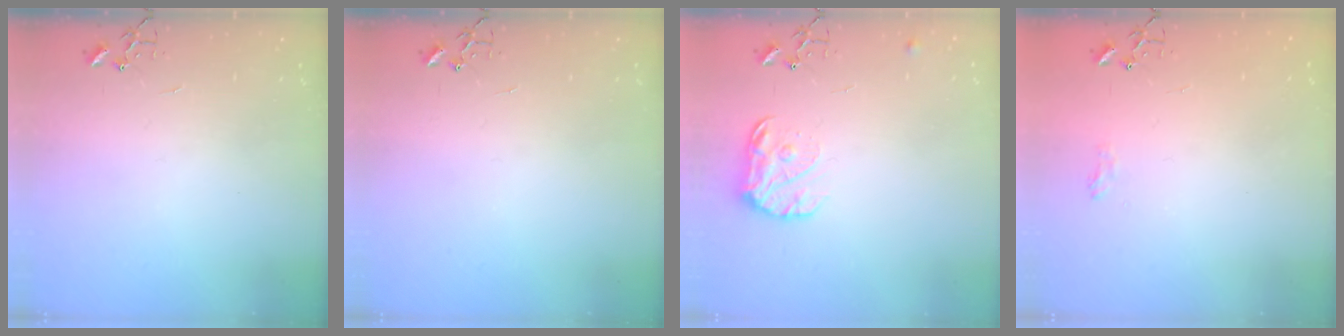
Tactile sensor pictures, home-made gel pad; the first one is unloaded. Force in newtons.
{"total": 0.0}
{"total": 11.5, "press": 11.5, "slide": 0.6}
{"total": 6.3, "press": 6.3, "slide": 0.8}